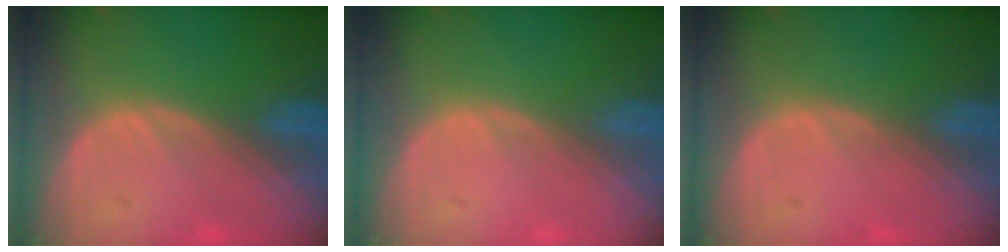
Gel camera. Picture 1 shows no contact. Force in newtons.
{"total": 0.0}
{"total": 0.0}